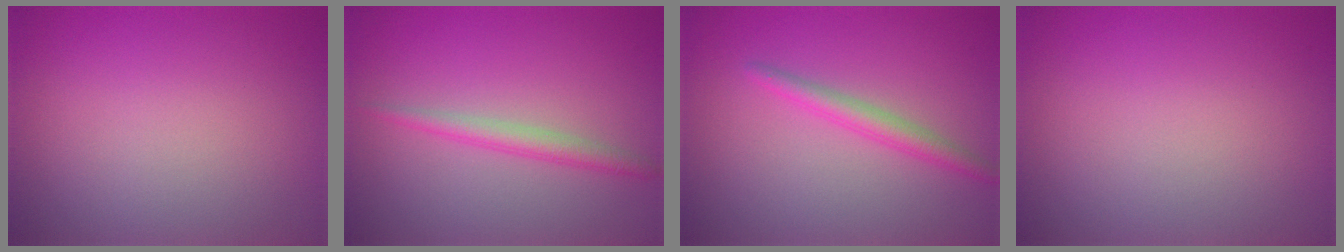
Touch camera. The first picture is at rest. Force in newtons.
{"total": 2.0, "press": 2.0, "slide": 0.1}
{"total": 2.2, "press": 2.2, "slide": 0.0}
{"total": 0.0}